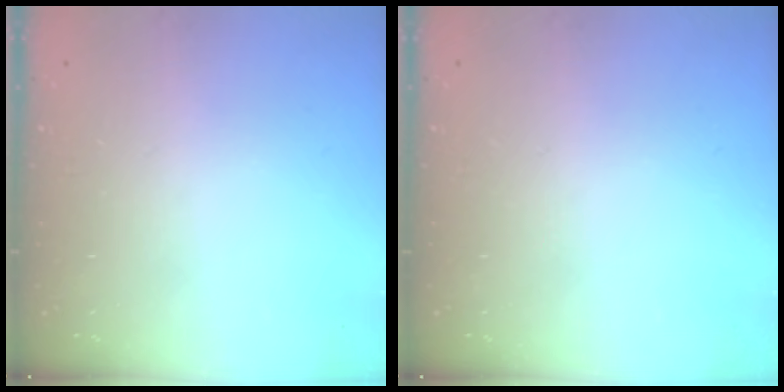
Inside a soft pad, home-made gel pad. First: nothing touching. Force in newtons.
{"total": 0.0}